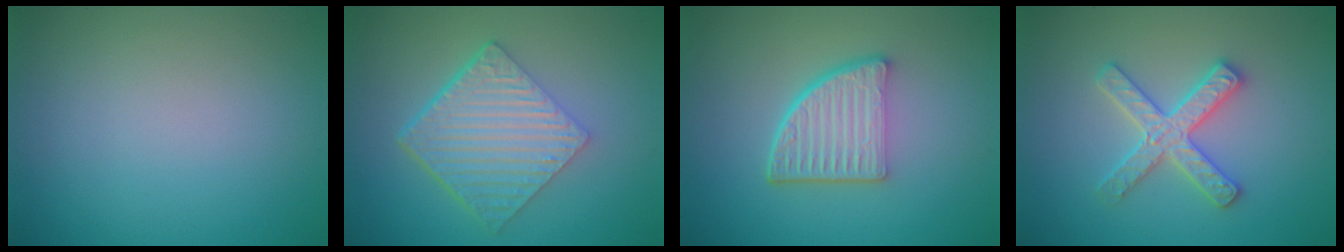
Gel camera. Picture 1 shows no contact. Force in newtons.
{"total": 6.4, "press": 4.4, "slide": 4.8}
{"total": 5.4, "press": 3.9, "slide": 3.8}
{"total": 3.1, "press": 3.1, "slide": 0.4}